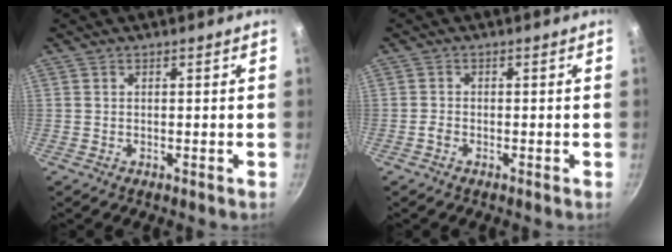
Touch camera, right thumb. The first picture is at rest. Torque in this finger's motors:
{"motor_torque": [0.29, 0.11, 0.39, -0.35, -0.02]}